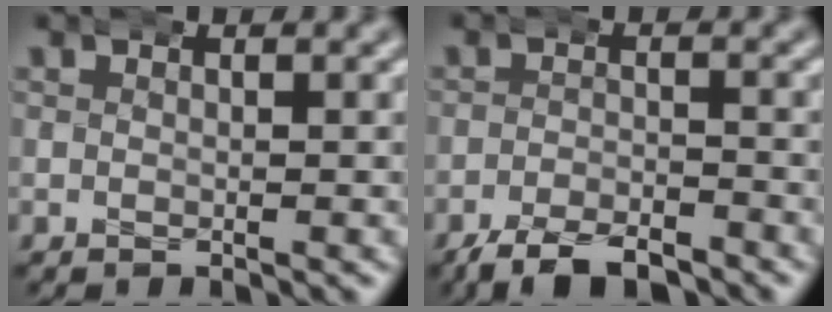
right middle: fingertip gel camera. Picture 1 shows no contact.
{"total": 5.2, "force": [-4.7, 1.3, 2.0], "torque": [-0.019, -0.009, -0.076]}